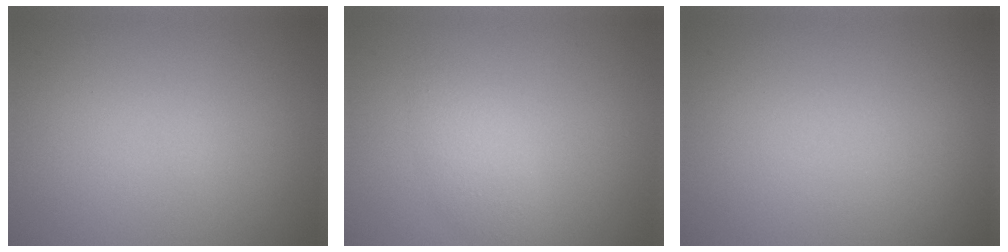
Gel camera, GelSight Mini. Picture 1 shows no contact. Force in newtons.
{"total": 2.1, "press": 2.1, "slide": 0.2}
{"total": 0.0}